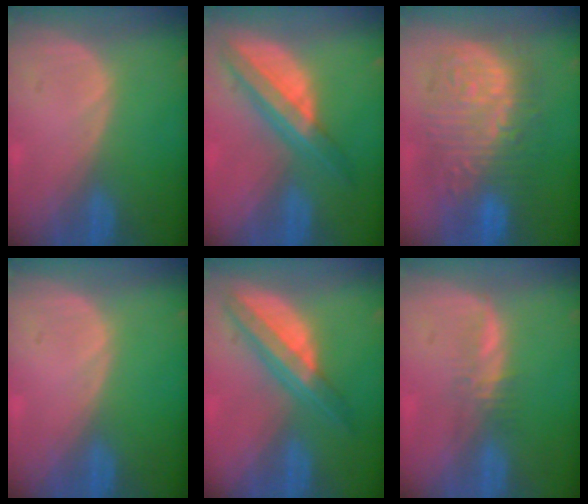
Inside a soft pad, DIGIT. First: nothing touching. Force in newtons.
{"total": 8.0, "press": 6.8, "slide": 4.3}
{"total": 13.3, "press": 13.3, "slide": 1.2}
{"total": 0.0}
{"total": 7.5, "press": 6.3, "slide": 4.0}
{"total": 2.3, "press": 2.2, "slide": 0.6}